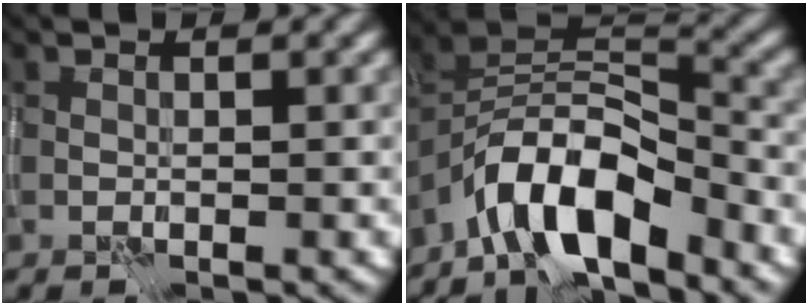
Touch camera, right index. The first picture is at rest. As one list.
[{"total": 8.0, "force": [-5.6, 2.6, 5.1], "torque": [-0.081, 0.009, -0.111]}]